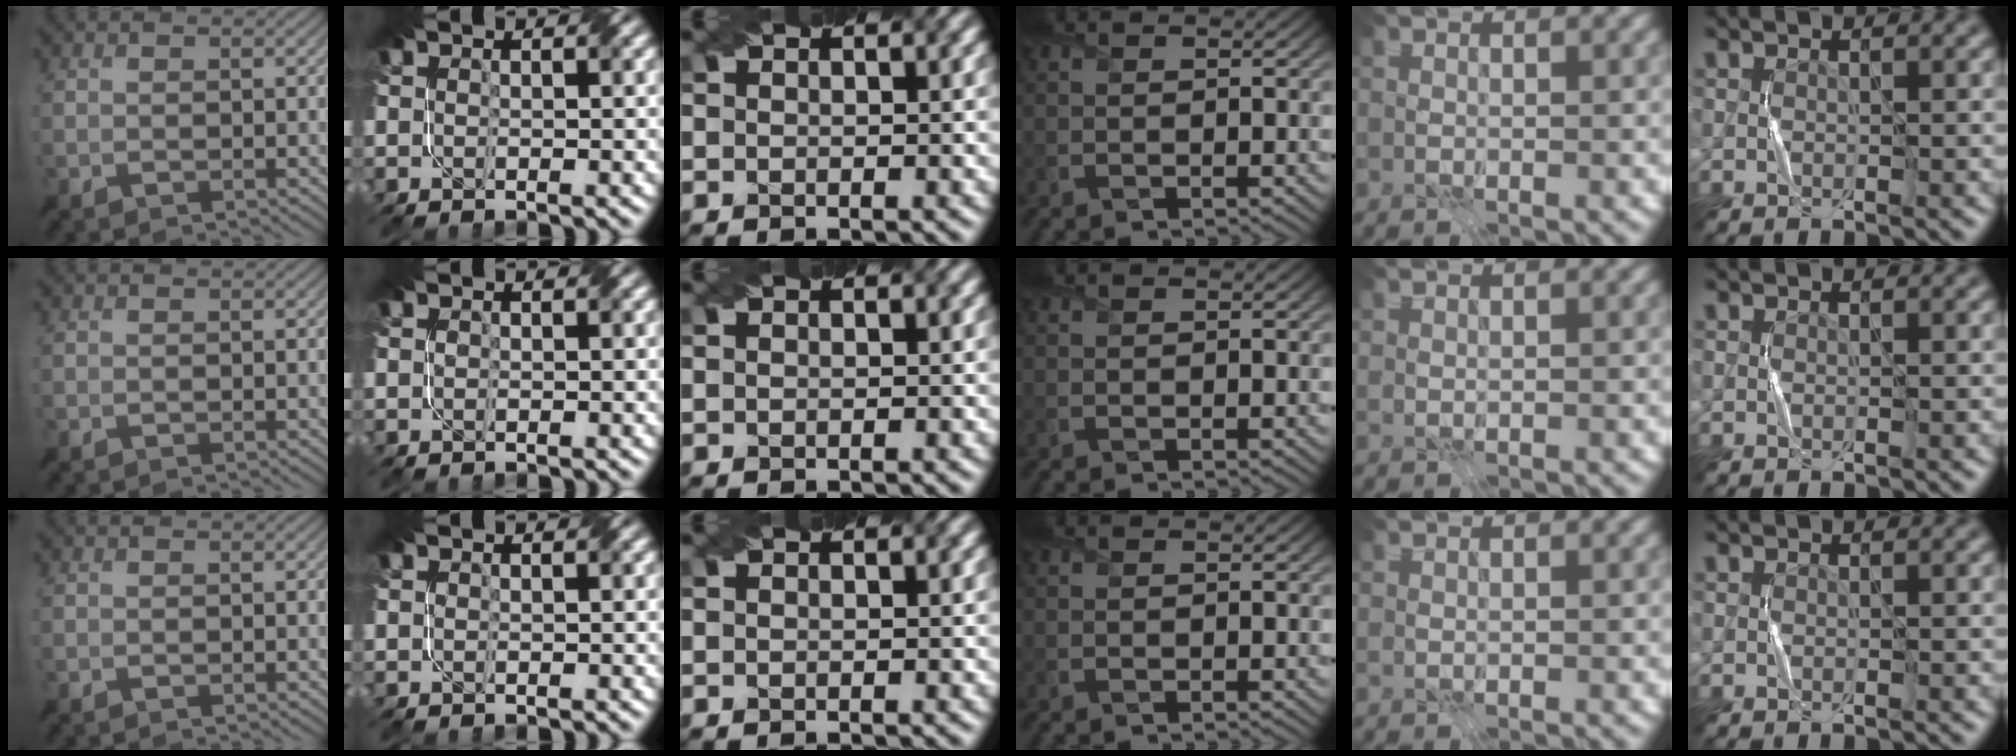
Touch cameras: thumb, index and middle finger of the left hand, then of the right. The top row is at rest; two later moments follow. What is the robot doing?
{"motion": "fold", "object": "coffee filter"}